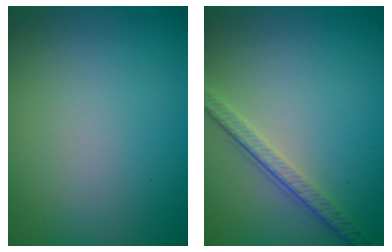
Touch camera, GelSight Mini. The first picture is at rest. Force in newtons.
{"total": 3.6, "press": 2.6, "slide": 2.4}